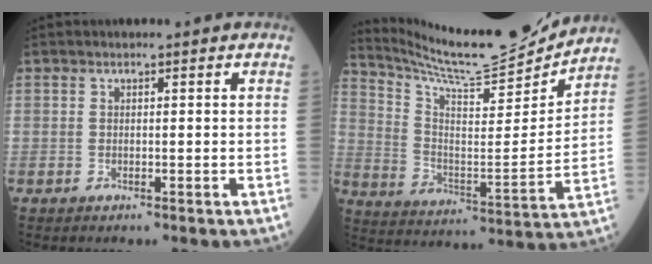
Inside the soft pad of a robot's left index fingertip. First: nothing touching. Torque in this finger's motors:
{"motor_torque": [-0.26, -0.42, 0.15, 0.03]}